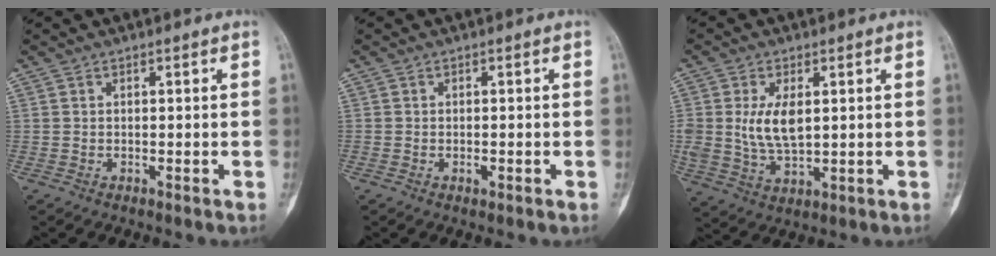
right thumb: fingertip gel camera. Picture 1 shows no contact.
{"total": 1.0, "force": [-0.4, 0.5, 0.7], "torque": [-0.008, 0.001, -0.006]}
{"total": 8.1, "force": [1.5, 4.3, 6.7], "torque": [-0.125, -0.012, 0.038]}